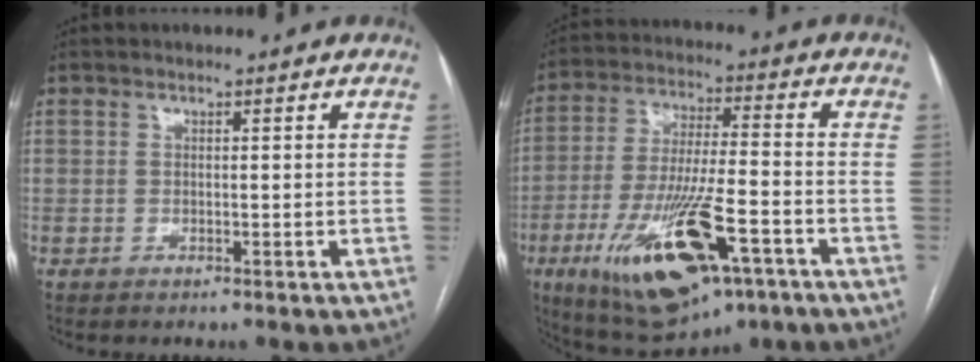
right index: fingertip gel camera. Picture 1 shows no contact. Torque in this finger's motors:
{"motor_torque": [1.41, -0.51, 0.51, 0.21]}